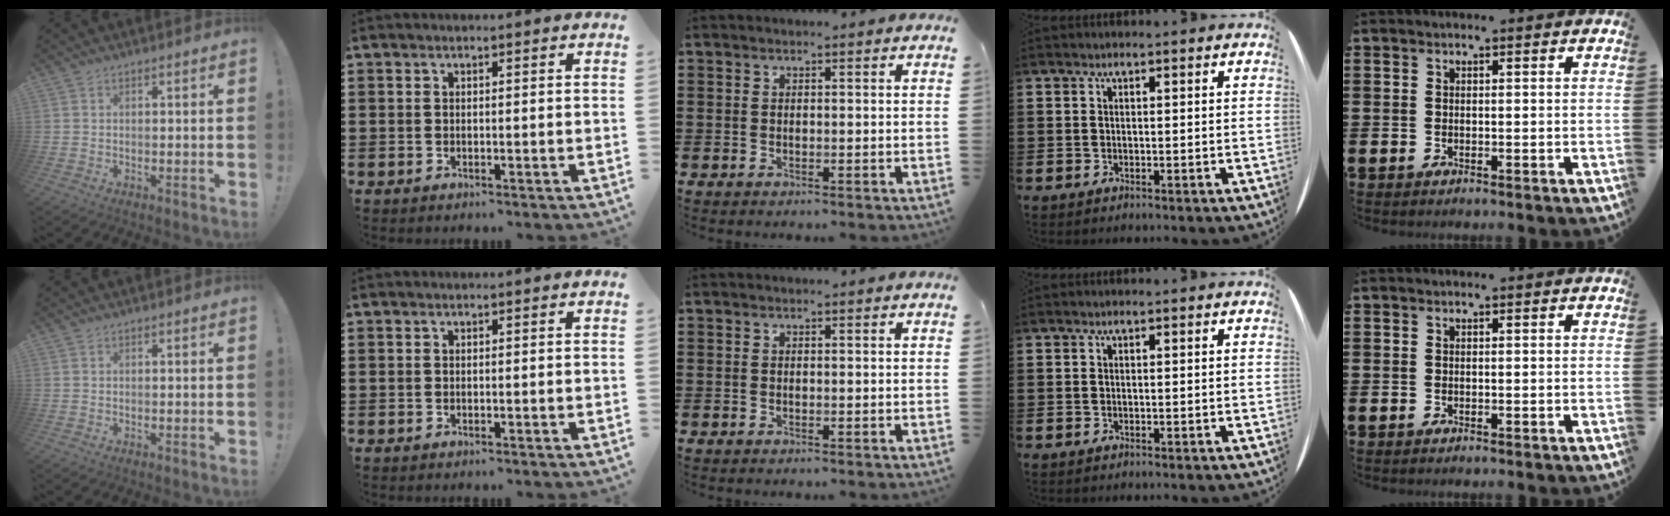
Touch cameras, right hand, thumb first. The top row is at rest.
{}